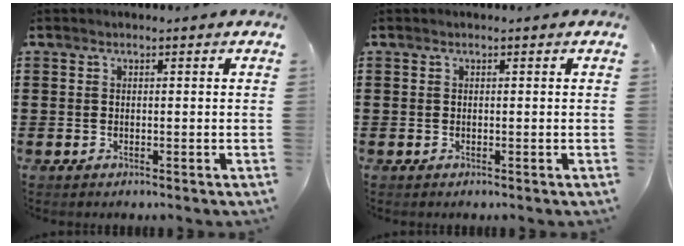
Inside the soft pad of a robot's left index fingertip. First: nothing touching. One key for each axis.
{"total": 0.0}